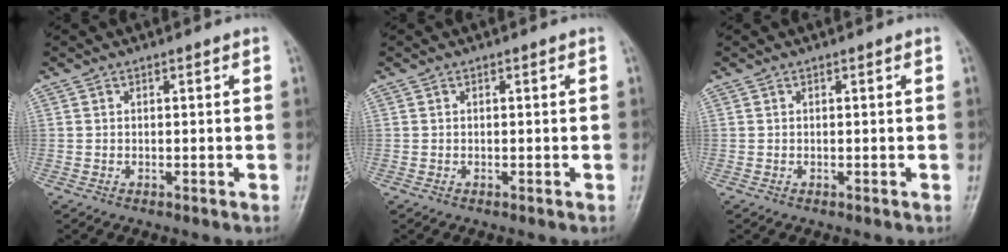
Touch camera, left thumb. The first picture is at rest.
{"total": 0.0}
{"total": 0.0}